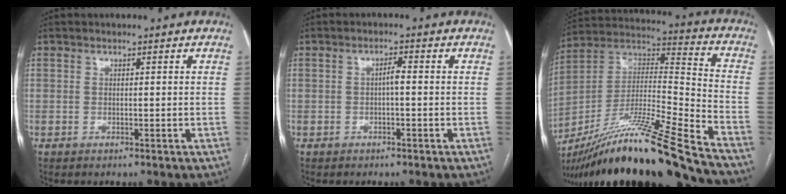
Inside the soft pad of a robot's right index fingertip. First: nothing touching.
{"total": 1.6, "force": [-0.3, 0.3, 1.5], "torque": [-0.026, 0.004, -0.005]}
{"total": 25.6, "force": [-19.6, -0.4, 16.4], "torque": [-0.283, -0.019, -0.350]}